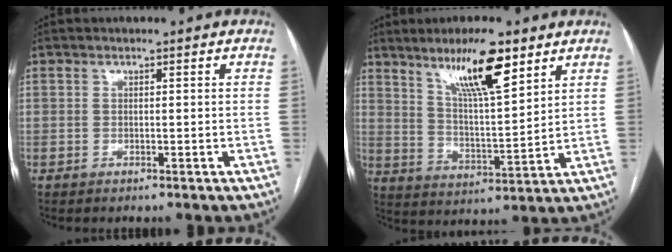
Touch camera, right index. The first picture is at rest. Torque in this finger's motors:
{"motor_torque": [1.05, 1.09, 0.25, 0.14]}